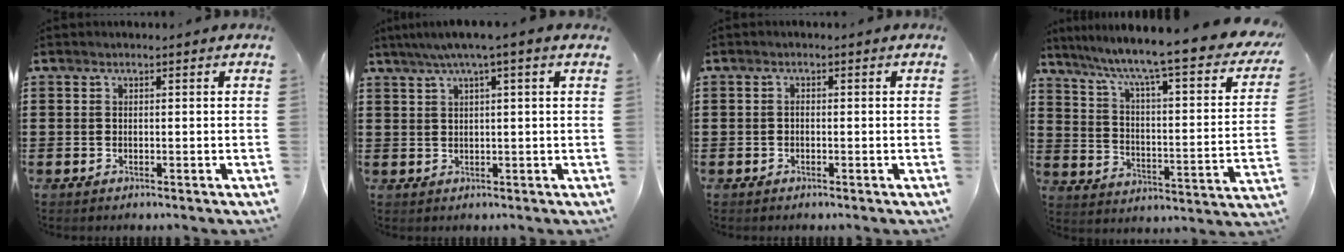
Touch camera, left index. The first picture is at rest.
{"total": 3.4, "force": [1.6, -0.3, 3.0], "torque": [-0.059, 0.001, 0.026]}
{"total": 0.7, "force": [-0.5, 0.4, 0.3], "torque": [-0.009, -0.003, -0.009]}
{"total": 7.5, "force": [5.6, -0.4, 4.9], "torque": [-0.119, -0.051, 0.080]}